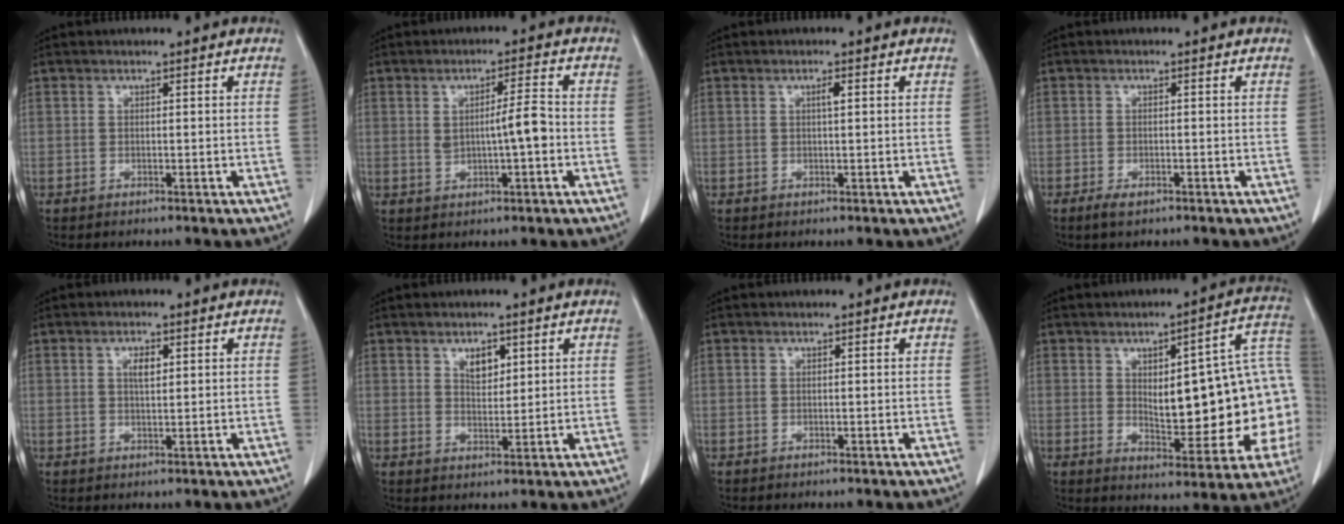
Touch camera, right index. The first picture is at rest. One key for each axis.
{"total": 4.9, "fx": -0.1, "fy": 0.8, "fz": 4.9, "tx": -0.079, "ty": 0.005, "tz": 0.001}
{"total": 1.0, "fx": 0.3, "fy": 0.1, "fz": 1.0, "tx": -0.016, "ty": 0.002, "tz": 0.003}
{"total": 1.8, "fx": -1.2, "fy": 0.7, "fz": 1.2, "tx": -0.023, "ty": -0.001, "tz": -0.018}
{"total": 2.3, "fx": 0.8, "fy": 0.9, "fz": 1.9, "tx": -0.030, "ty": -0.001, "tz": 0.012}
{"total": 3.2, "fx": 1.7, "fy": 1.6, "fz": 2.1, "tx": -0.033, "ty": -0.003, "tz": 0.030}
{"total": 0.0}
{"total": 19.6, "fx": 0.4, "fy": 6.0, "fz": 18.7, "tx": -0.207, "ty": 0.031, "tz": 0.018}